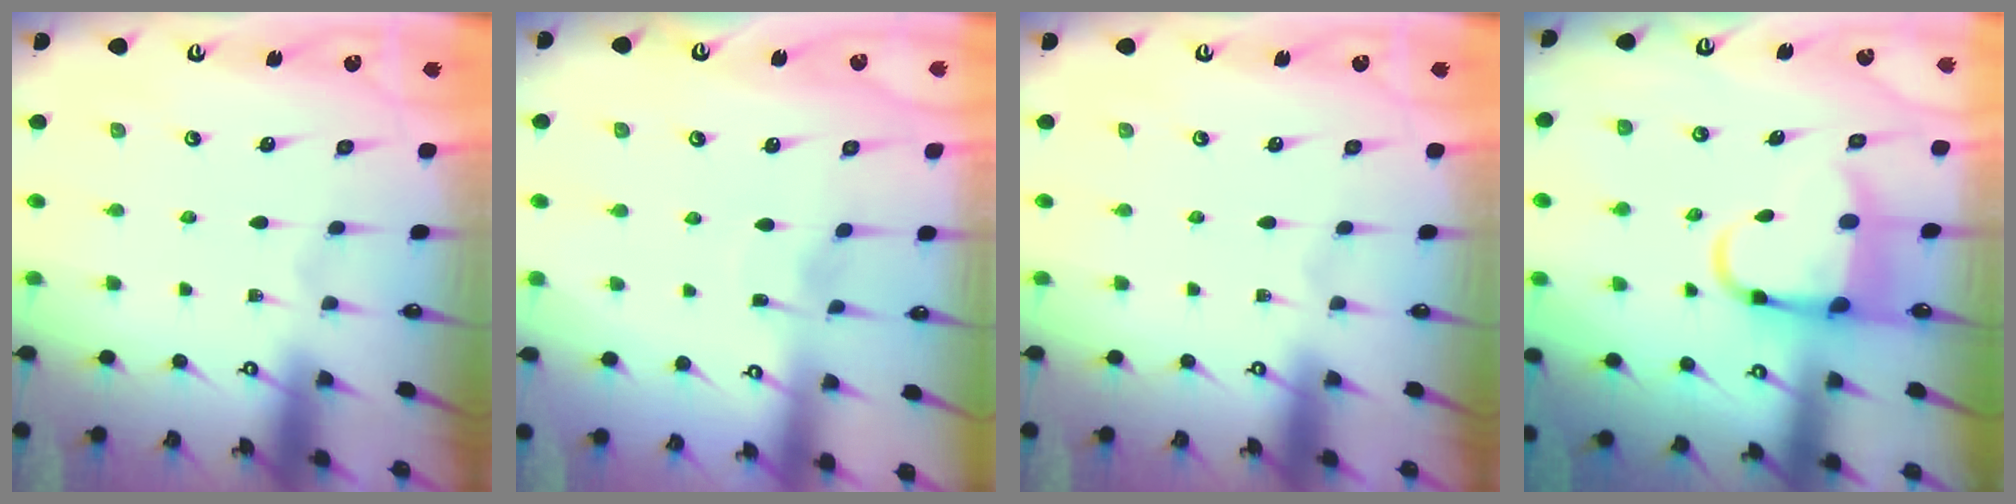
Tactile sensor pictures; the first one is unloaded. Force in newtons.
{"total": 1.8, "press": 1.7, "slide": 0.3}
{"total": 0.0}
{"total": 7.8, "press": 7.5, "slide": 1.9}